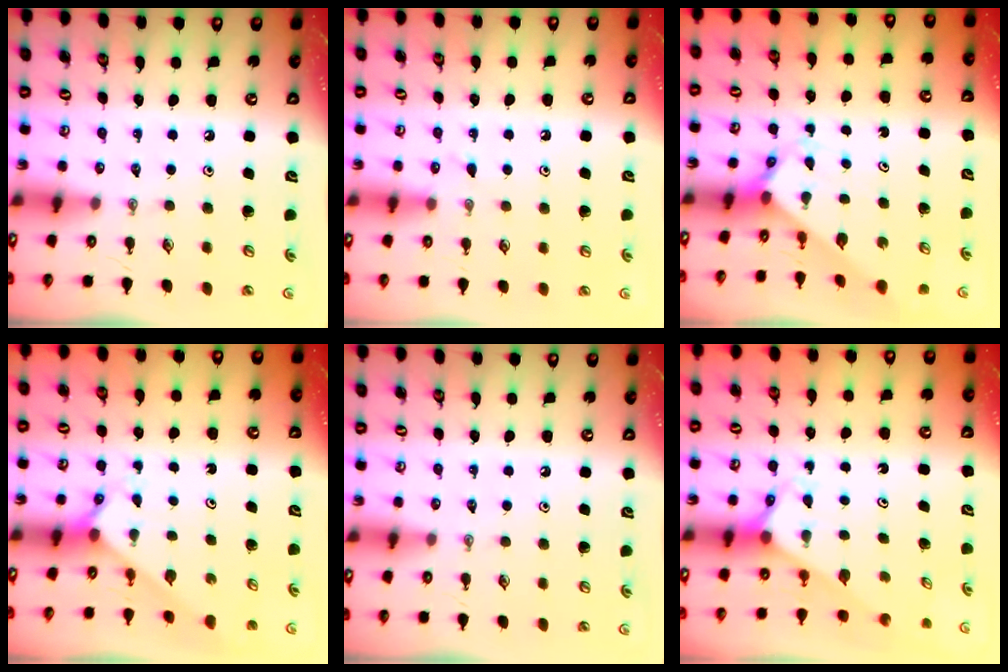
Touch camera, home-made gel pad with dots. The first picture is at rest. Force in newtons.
{"total": 4.5, "press": 4.5, "slide": 0.6}
{"total": 2.7, "press": 2.7, "slide": 0.2}
{"total": 2.3, "press": 2.3, "slide": 0.2}
{"total": 0.0}
{"total": 2.6, "press": 2.6, "slide": 0.2}